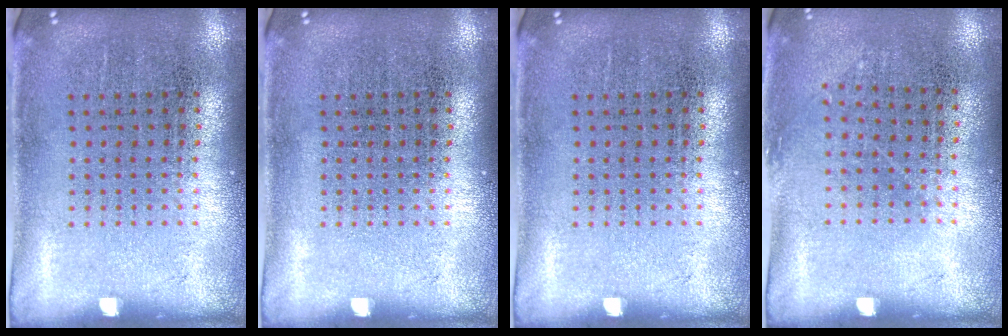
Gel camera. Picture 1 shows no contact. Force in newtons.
{"total": 0.0}
{"total": 0.0}
{"total": 0.8, "press": 0.6, "slide": 0.5}